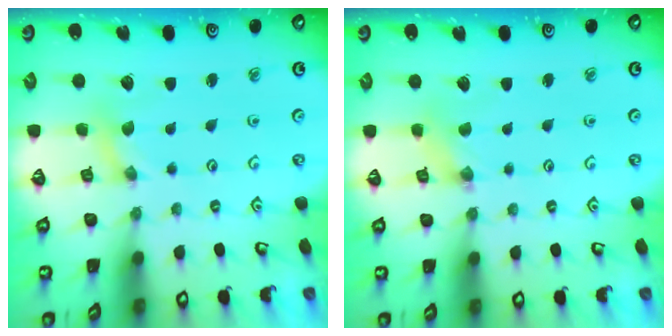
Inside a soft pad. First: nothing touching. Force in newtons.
{"total": 0.8, "press": 0.8, "slide": 0.2}